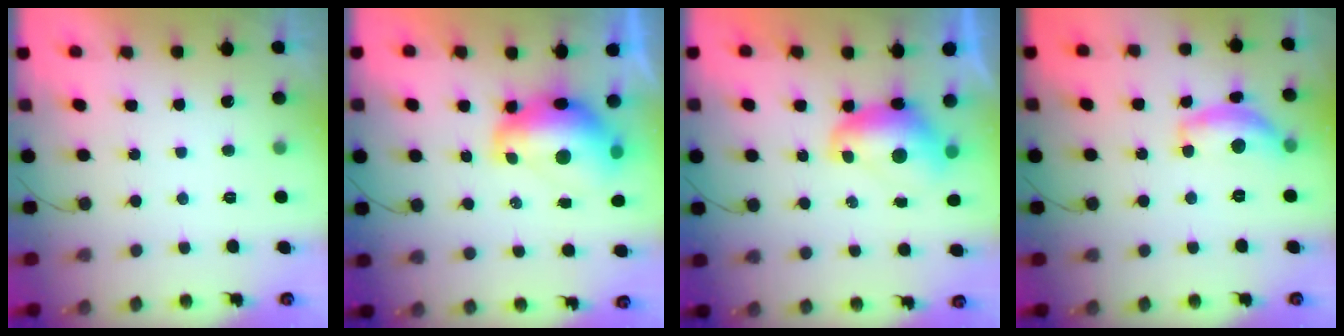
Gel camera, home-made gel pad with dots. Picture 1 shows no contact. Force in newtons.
{"total": 10.5, "press": 10.4, "slide": 1.2}
{"total": 8.5, "press": 8.4, "slide": 0.9}
{"total": 12.6, "press": 12.6, "slide": 0.8}